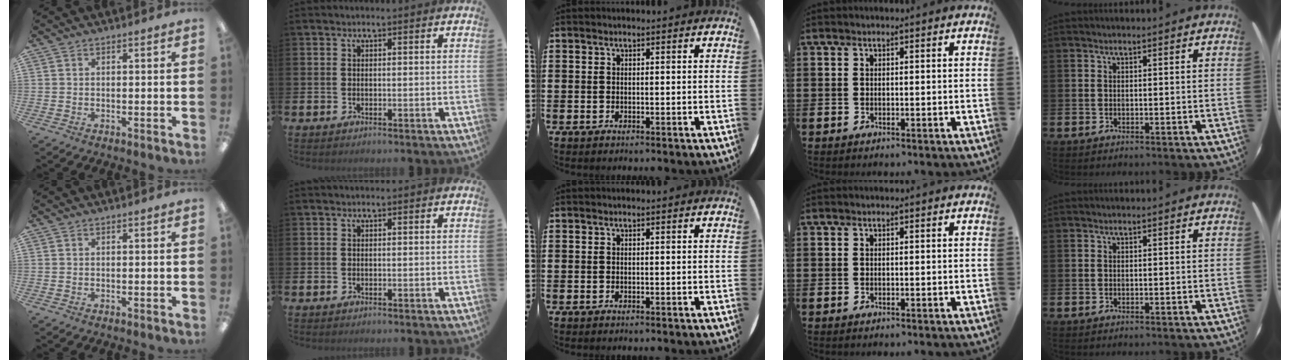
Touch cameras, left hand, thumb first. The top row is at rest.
{}